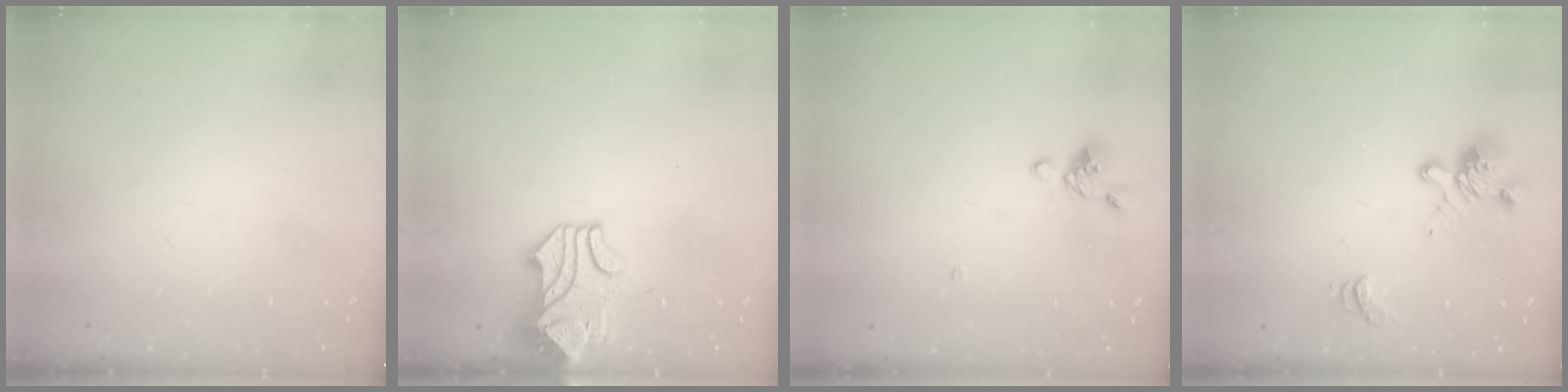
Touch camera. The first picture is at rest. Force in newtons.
{"total": 2.7, "press": 2.5, "slide": 1.1}
{"total": 5.4, "press": 5.4, "slide": 0.5}
{"total": 2.4, "press": 1.6, "slide": 1.8}